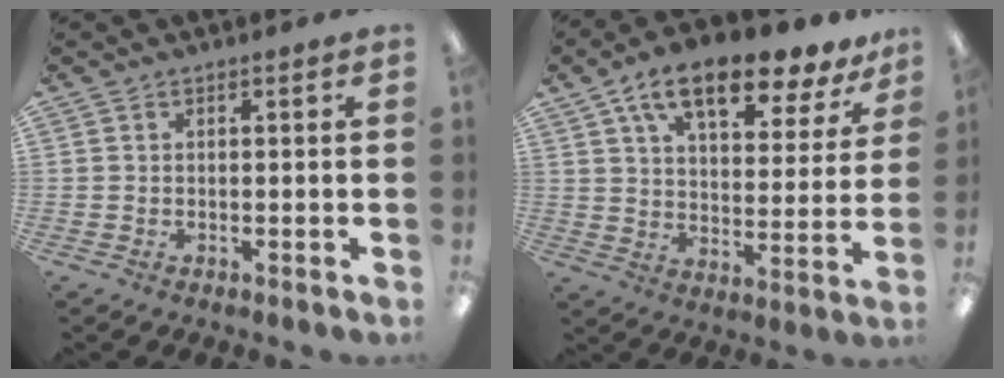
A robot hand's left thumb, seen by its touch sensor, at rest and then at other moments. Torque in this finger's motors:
{"motor_torque": [0.33, 0.85, 1.62, -1.15, 0.37]}